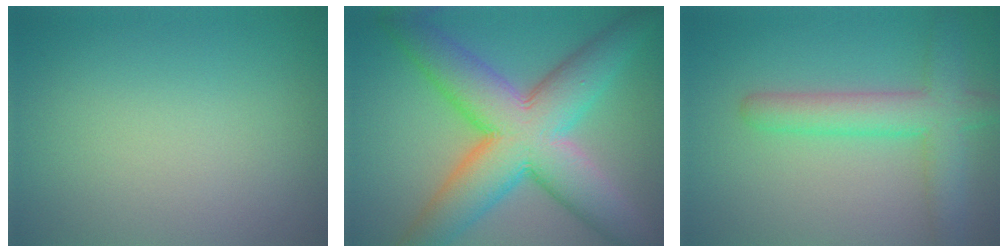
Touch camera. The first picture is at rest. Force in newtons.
{"total": 12.1, "press": 12.1, "slide": 0.2}
{"total": 4.7, "press": 4.7, "slide": 0.3}